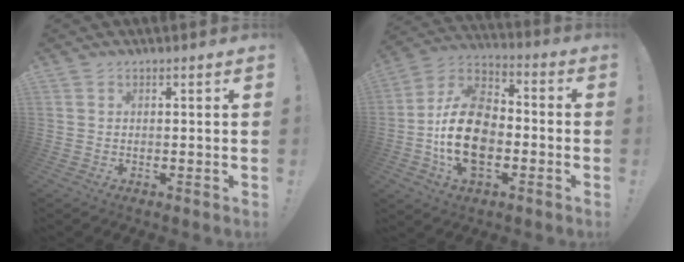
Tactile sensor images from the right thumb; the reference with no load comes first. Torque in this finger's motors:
{"motor_torque": [2.35, 2.66, 1.23, -1.04, 0.67]}